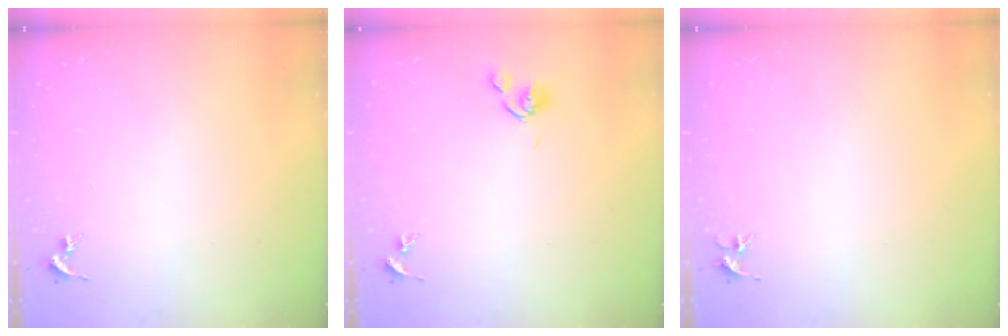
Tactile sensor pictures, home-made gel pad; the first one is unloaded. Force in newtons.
{"total": 6.0, "press": 5.9, "slide": 0.8}
{"total": 3.7, "press": 3.7, "slide": 0.4}